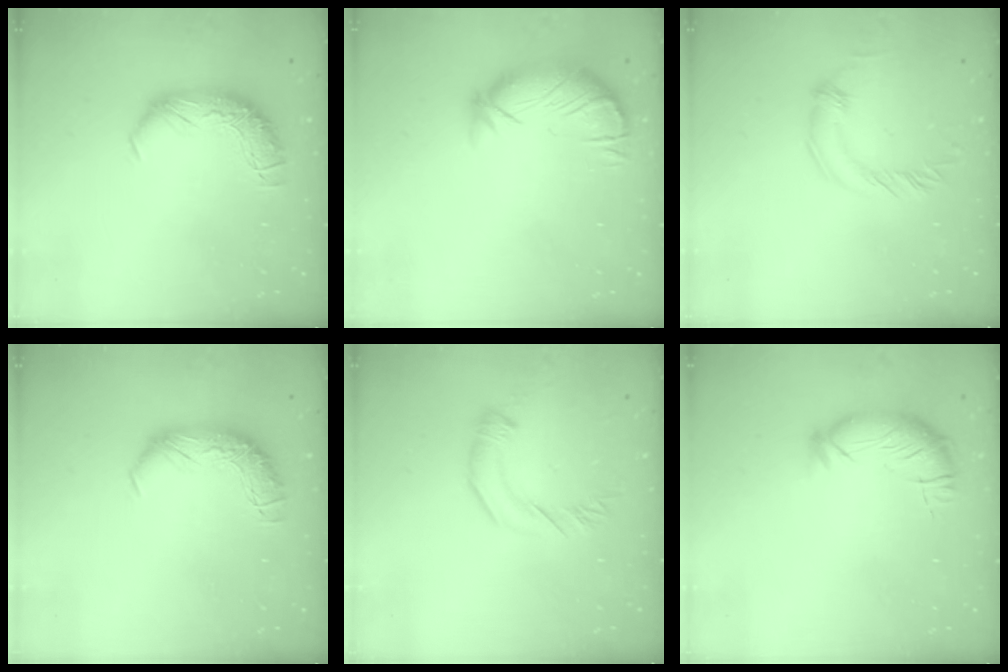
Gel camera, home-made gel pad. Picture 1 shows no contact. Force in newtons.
{"total": 3.9, "press": 3.3, "slide": 1.9}
{"total": 2.0, "press": 2.0, "slide": 0.4}
{"total": 0.0}
{"total": 3.0, "press": 2.9, "slide": 0.5}
{"total": 3.5, "press": 3.4, "slide": 0.9}